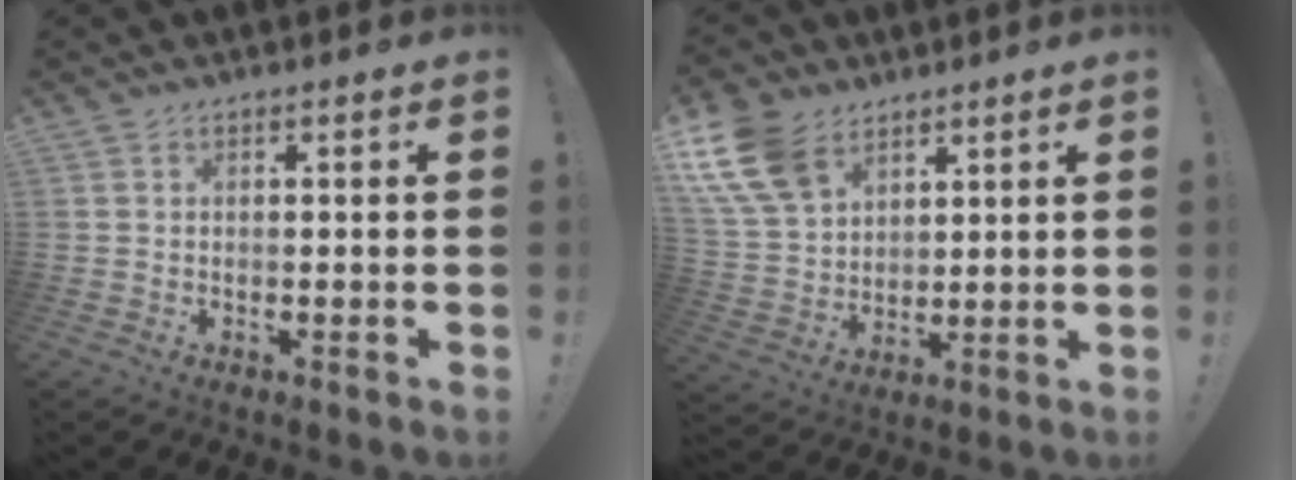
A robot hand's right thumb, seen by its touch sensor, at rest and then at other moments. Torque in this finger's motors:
{"motor_torque": [0.66, 2.69, 1.17, 0.54, 0.04]}